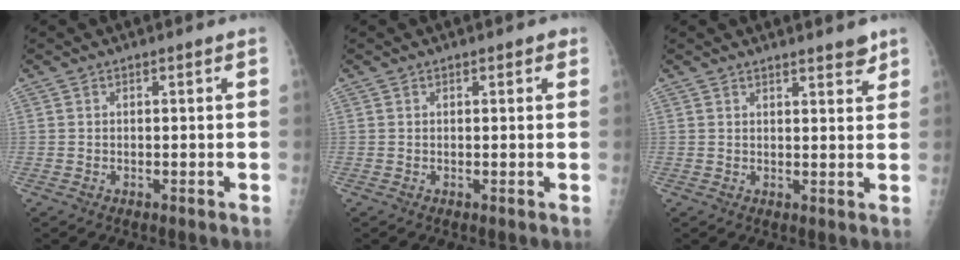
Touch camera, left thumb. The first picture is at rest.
{"total": 1.3, "force": [0.7, 0.7, 0.8], "torque": [0.001, 0.000, 0.005]}
{"total": 3.6, "force": [2.9, 0.8, 1.9], "torque": [-0.013, -0.018, 0.037]}